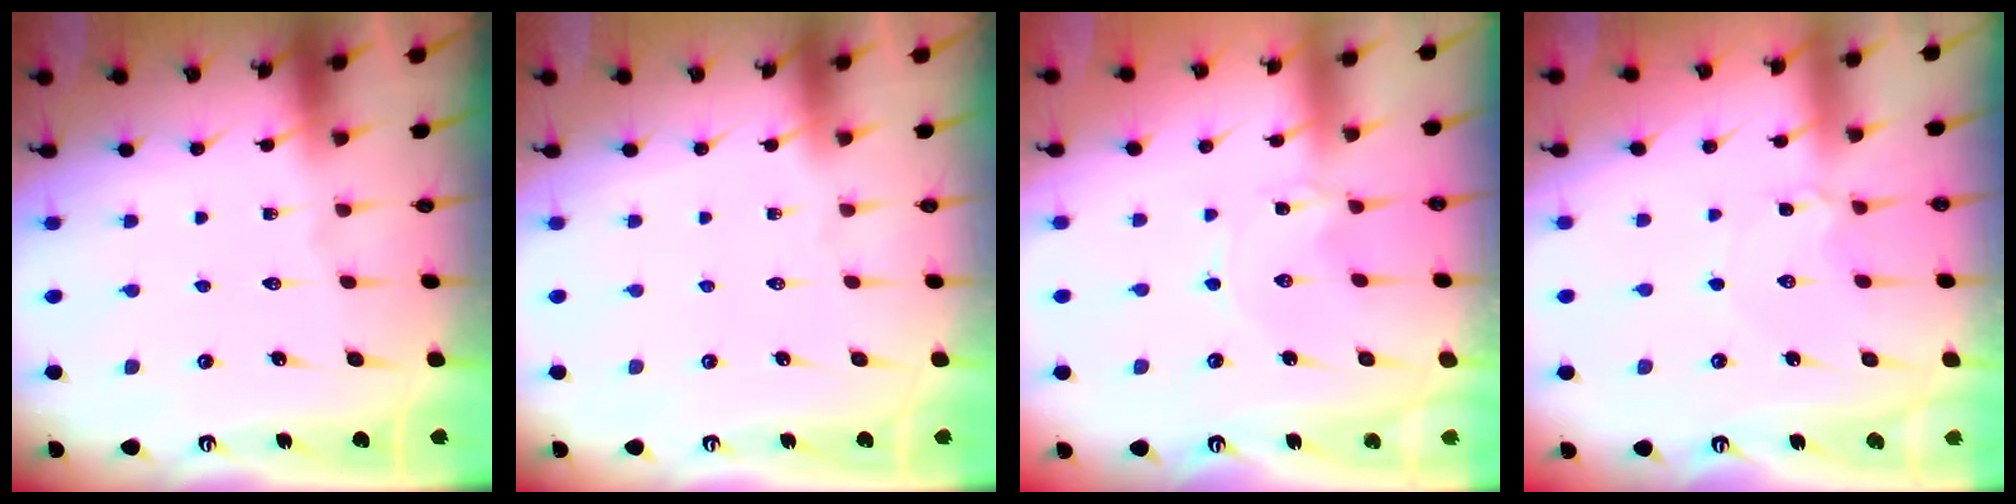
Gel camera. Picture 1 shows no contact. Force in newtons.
{"total": 0.0}
{"total": 0.0}
{"total": 2.6, "press": 2.6, "slide": 0.3}